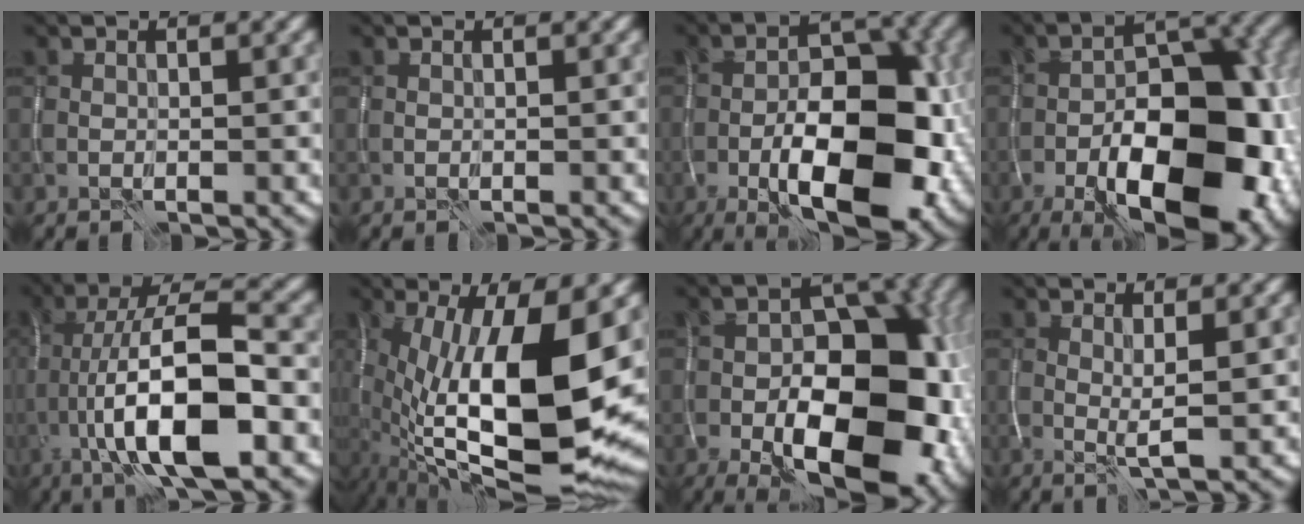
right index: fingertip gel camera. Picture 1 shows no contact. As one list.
[{"total": 0.0}, {"total": 11.8, "force": [-4.0, 5.4, 9.7], "torque": [-0.156, -0.005, -0.066]}, {"total": 13.8, "force": [-5.4, 6.5, 10.9], "torque": [-0.149, -0.005, -0.088]}, {"total": 11.4, "force": [-3.8, 3.2, 10.3], "torque": [-0.177, 0.015, -0.070]}, {"total": 16.9, "force": [-1.8, 6.5, 15.5], "torque": [-0.275, -0.007, -0.024]}, {"total": 14.7, "force": [-4.4, 8.3, 11.4], "torque": [-0.155, -0.018, -0.070]}, {"total": 1.9, "force": [0.3, 0.2, 1.9], "torque": [-0.033, -0.010, 0.008]}]